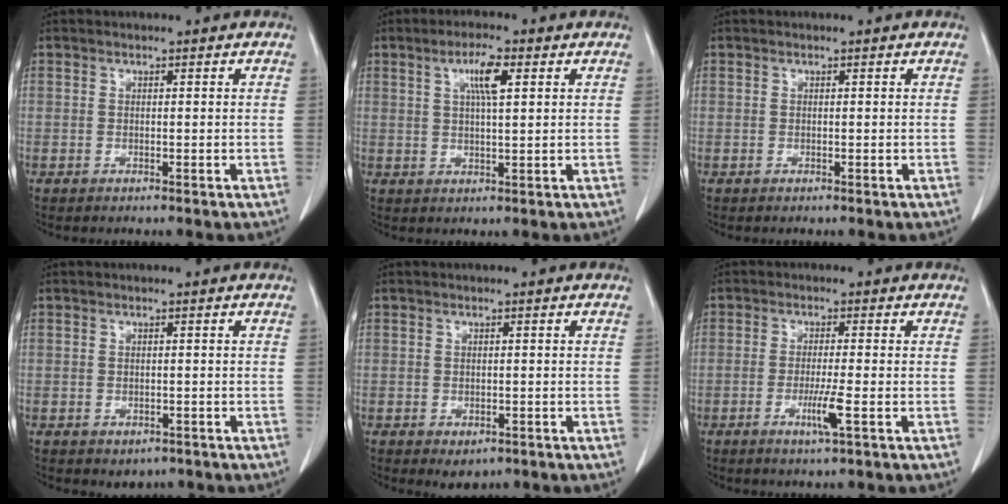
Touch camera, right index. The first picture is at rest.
{"total": 5.0, "force": [2.0, 0.7, 4.6], "torque": [-0.085, 0.002, 0.035]}
{"total": 0.0}
{"total": 2.1, "force": [-1.2, 1.5, 0.9], "torque": [-0.009, 0.001, -0.006]}
{"total": 2.4, "force": [-1.3, 1.5, 1.3], "torque": [-0.013, -0.001, -0.005]}
{"total": 4.0, "force": [-1.5, -0.4, 3.7], "torque": [-0.072, -0.010, -0.029]}